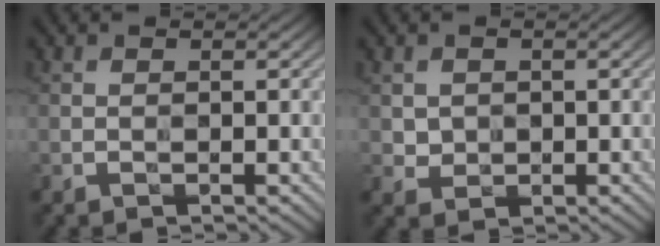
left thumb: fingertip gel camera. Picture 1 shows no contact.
{"total": 2.0, "force": [0.4, 1.9, 0.6], "torque": [-0.020, -0.007, 0.010]}